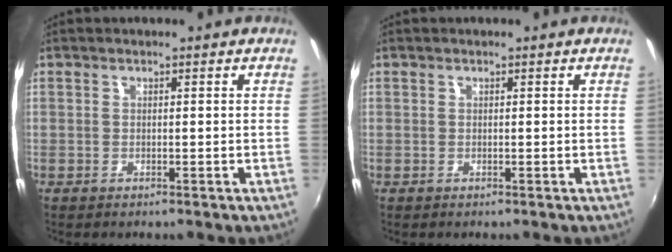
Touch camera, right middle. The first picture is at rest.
{"total": 0.0}